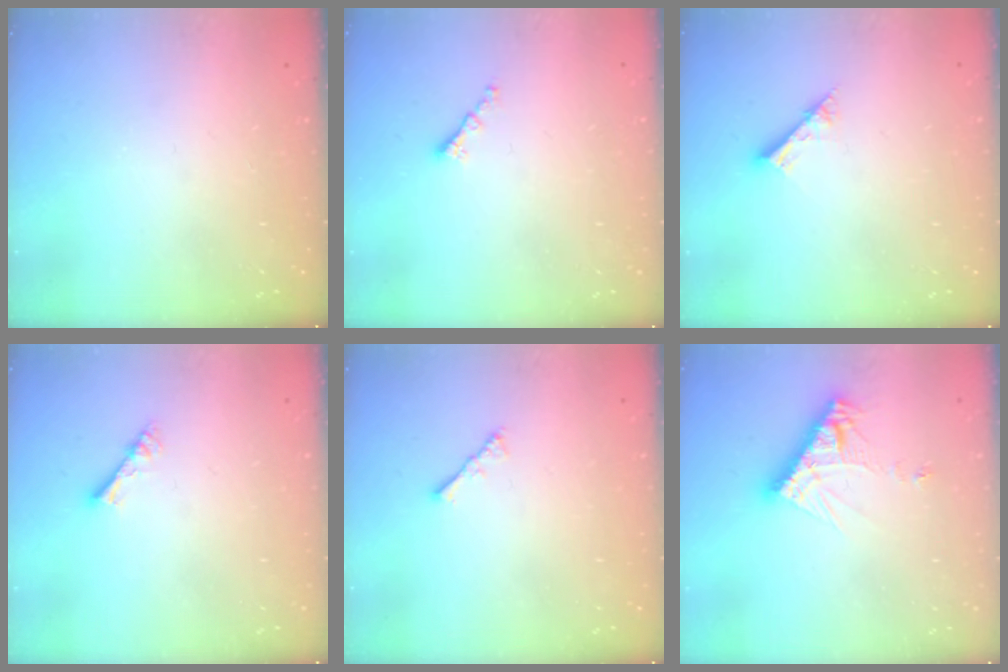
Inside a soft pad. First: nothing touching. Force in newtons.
{"total": 1.6, "press": 1.6, "slide": 0.0}
{"total": 3.1, "press": 3.1, "slide": 0.3}
{"total": 2.8, "press": 2.8, "slide": 0.4}
{"total": 2.1, "press": 2.0, "slide": 0.4}
{"total": 10.2, "press": 10.1, "slide": 0.8}